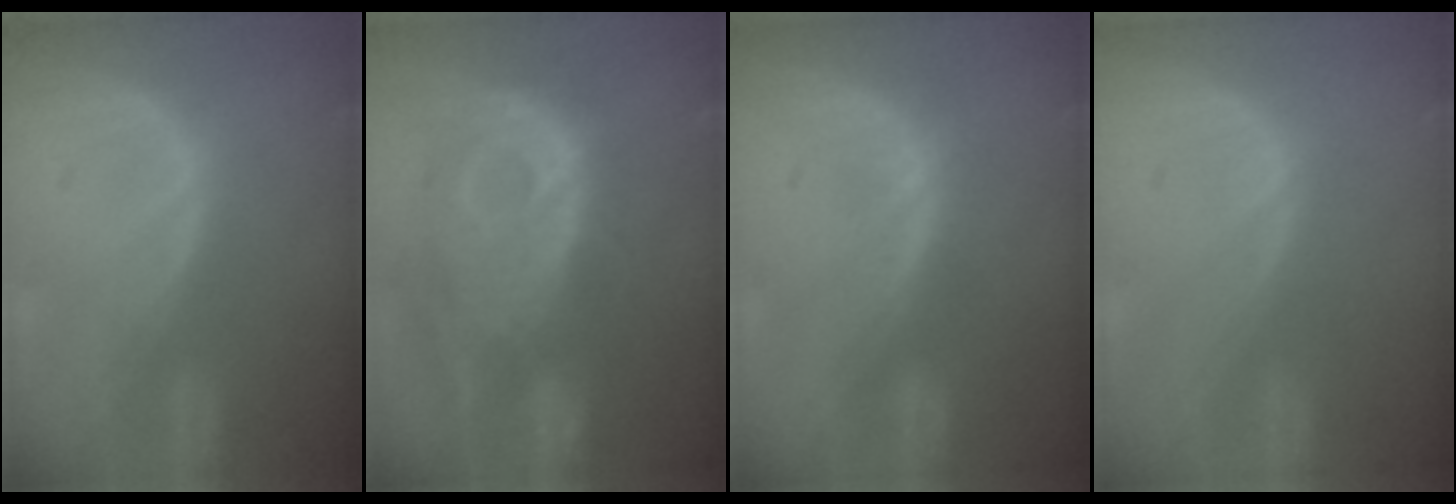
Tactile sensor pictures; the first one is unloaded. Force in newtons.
{"total": 11.8, "press": 10.6, "slide": 5.2}
{"total": 1.5, "press": 1.5, "slide": 0.2}
{"total": 0.0}